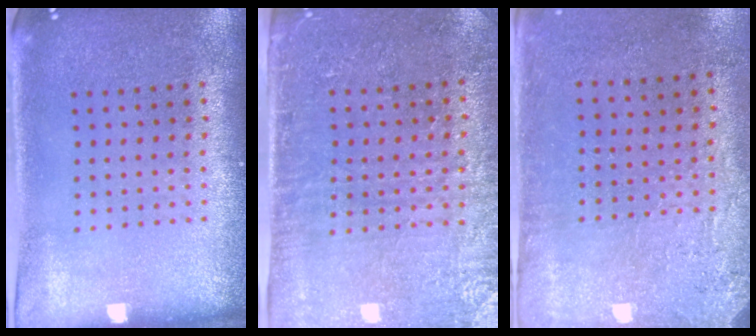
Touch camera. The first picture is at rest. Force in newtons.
{"total": 3.4, "press": 3.2, "slide": 1.2}
{"total": 2.8, "press": 2.3, "slide": 1.6}